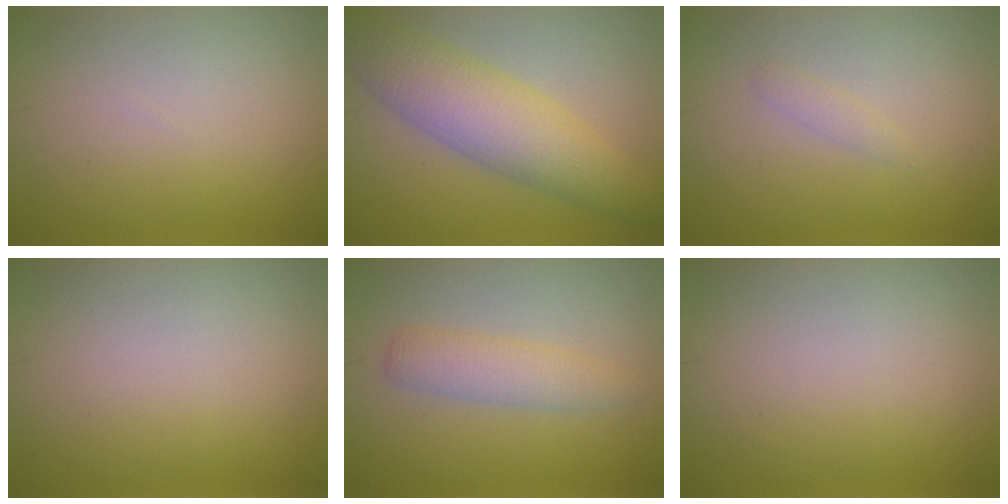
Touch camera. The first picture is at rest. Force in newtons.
{"total": 7.1, "press": 7.1, "slide": 0.4}
{"total": 0.9, "press": 0.9, "slide": 0.0}
{"total": 0.0}
{"total": 2.8, "press": 2.8, "slide": 0.1}
{"total": 0.0}